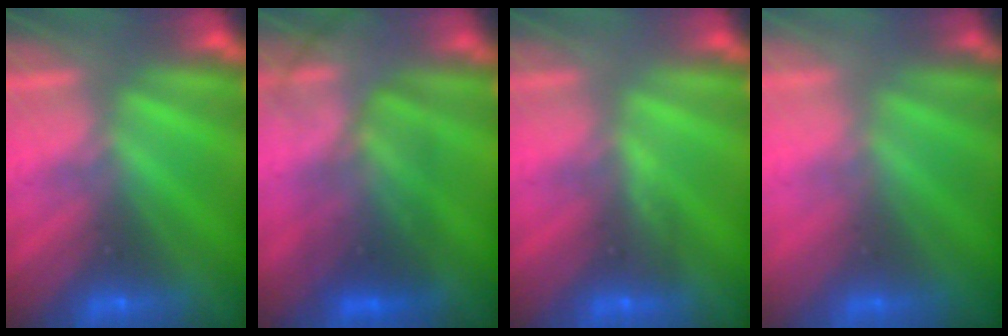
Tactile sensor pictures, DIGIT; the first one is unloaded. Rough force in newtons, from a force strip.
{"total": 2.9}
{"total": 3.2}
{"total": 2.5}